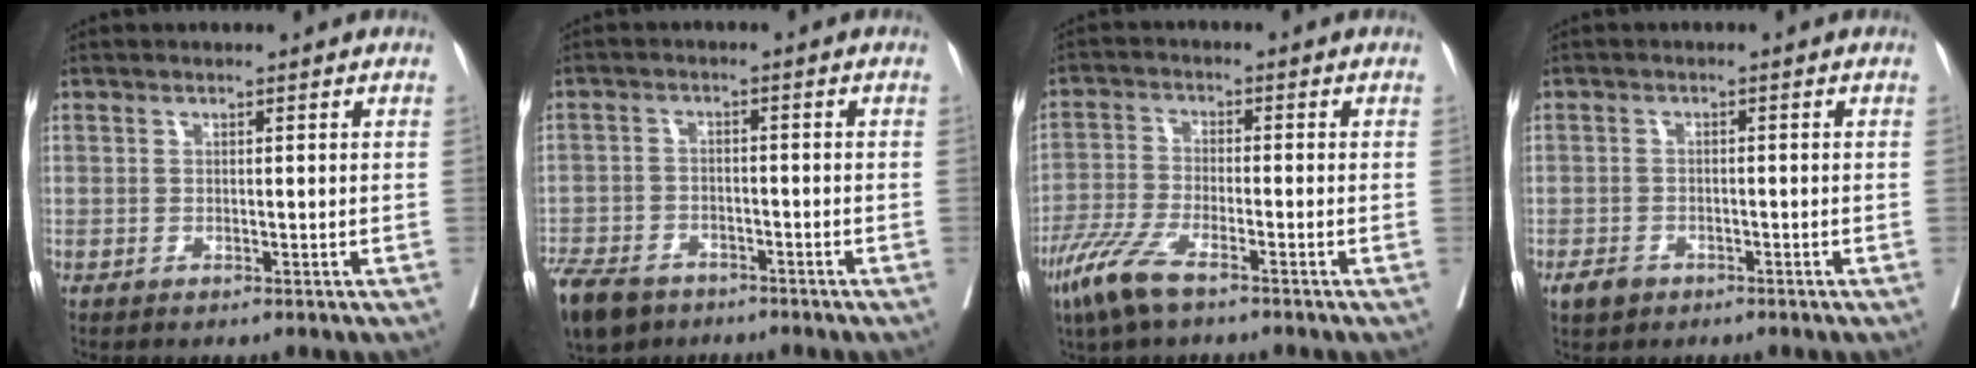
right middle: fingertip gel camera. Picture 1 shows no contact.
{"total": 10.5, "force": [-7.7, 5.8, 4.4], "torque": [-0.100, -0.012, -0.129]}
{"total": 7.3, "force": [-4.9, 1.4, 5.2], "torque": [-0.118, -0.014, -0.096]}
{"total": 2.6, "force": [-1.7, 1.7, 0.9], "torque": [-0.016, 0.003, -0.022]}